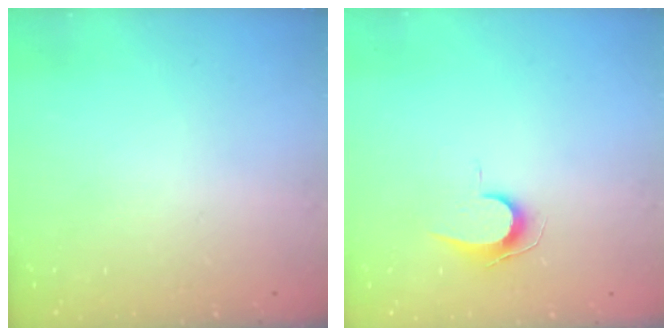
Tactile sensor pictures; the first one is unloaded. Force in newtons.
{"total": 6.9, "press": 6.8, "slide": 0.7}